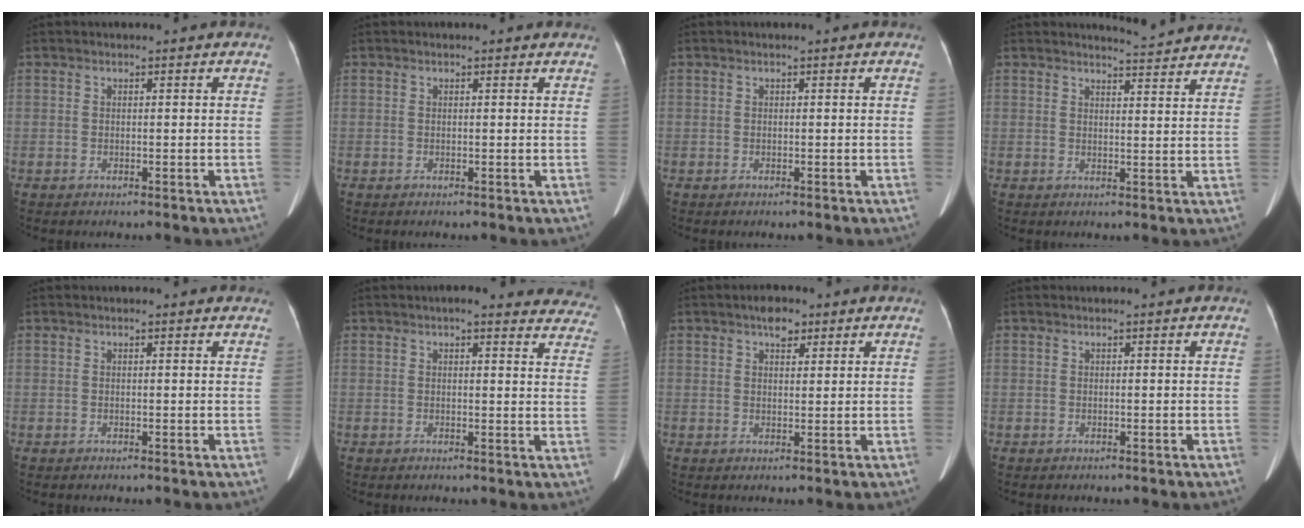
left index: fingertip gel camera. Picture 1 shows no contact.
{"total": 1.1, "force": [1.0, 0.4, 0.3], "torque": [-0.013, 0.002, 0.003]}
{"total": 0.0}
{"total": 7.0, "force": [6.9, -0.2, 0.7], "torque": [-0.020, -0.010, 0.070]}
{"total": 1.1, "force": [1.1, 0.3, 0.3], "torque": [-0.013, 0.003, 0.004]}
{"total": 15.8, "force": [14.4, 3.6, 5.3], "torque": [-0.023, -0.018, 0.133]}
{"total": 3.0, "force": [1.9, 1.4, 1.8], "torque": [-0.033, 0.007, 0.029]}
{"total": 0.0}